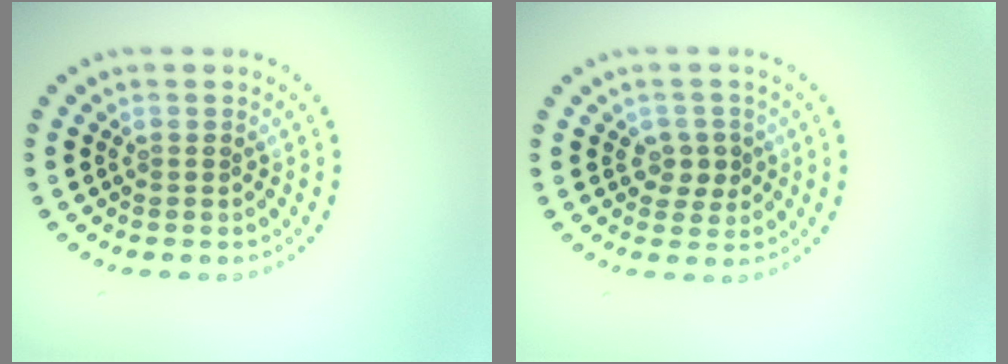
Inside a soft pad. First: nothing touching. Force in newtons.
{"total": 2.1, "press": 2.0, "slide": 0.7}